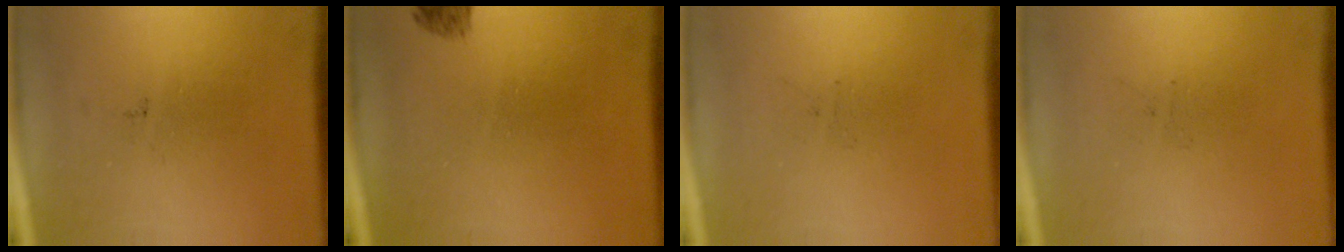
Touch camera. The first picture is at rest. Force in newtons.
{"total": 1.4}
{"total": 0.0}
{"total": 0.0}